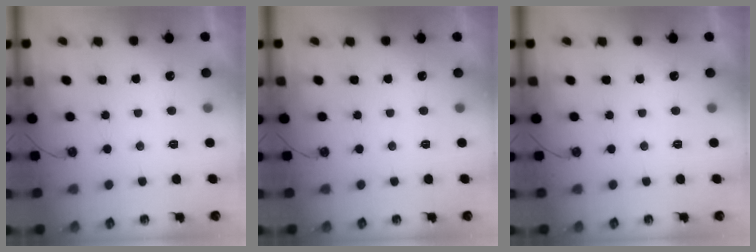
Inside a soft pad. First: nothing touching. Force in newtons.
{"total": 0.0}
{"total": 0.0}